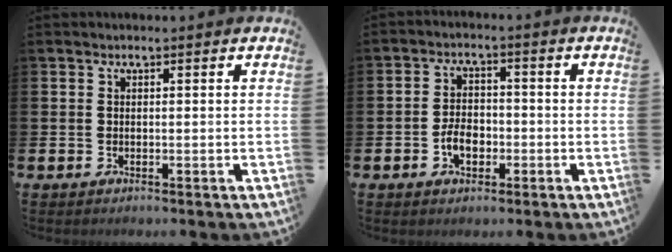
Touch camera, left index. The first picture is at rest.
{"total": 3.8, "force": [-1.4, 2.4, 2.7], "torque": [-0.034, -0.001, -0.029]}